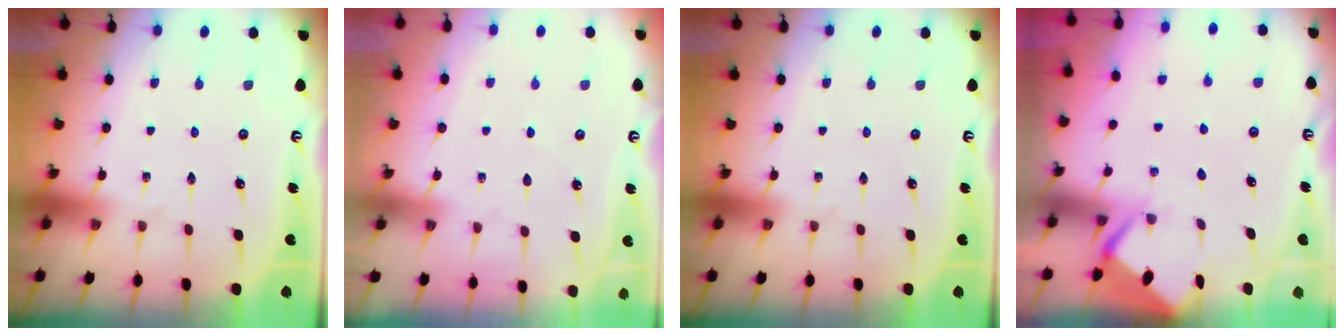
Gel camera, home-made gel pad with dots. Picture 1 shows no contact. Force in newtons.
{"total": 2.7, "press": 2.6, "slide": 0.3}
{"total": 0.0}
{"total": 2.6, "press": 2.6, "slide": 0.3}